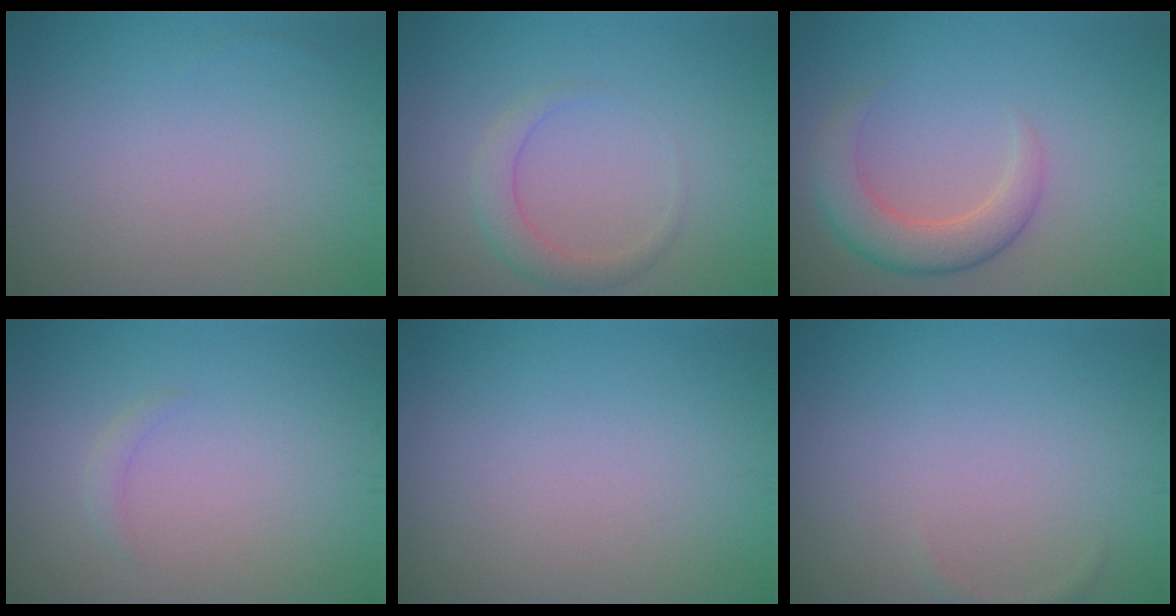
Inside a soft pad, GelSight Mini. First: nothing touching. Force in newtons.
{"total": 2.3, "press": 2.3, "slide": 0.1}
{"total": 5.3, "press": 5.3, "slide": 0.1}
{"total": 0.8, "press": 0.8, "slide": 0.1}
{"total": 0.0}
{"total": 0.5, "press": 0.5, "slide": 0.1}